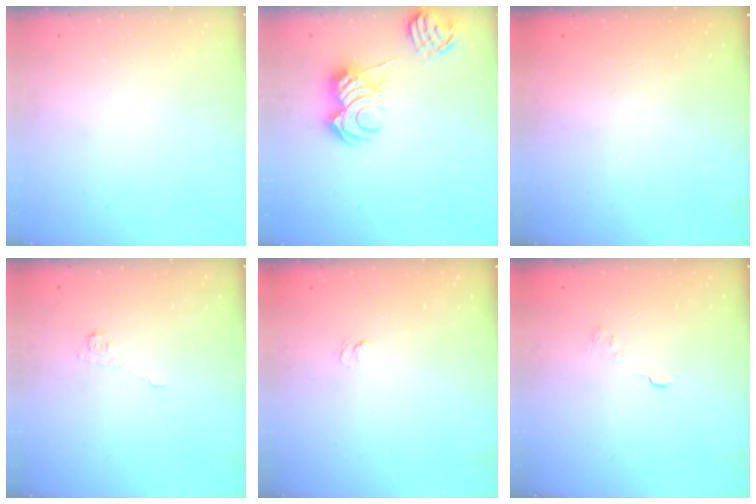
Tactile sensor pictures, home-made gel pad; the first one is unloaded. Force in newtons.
{"total": 9.3, "press": 9.2, "slide": 1.2}
{"total": 2.5, "press": 2.4, "slide": 0.8}
{"total": 3.9, "press": 3.7, "slide": 1.1}
{"total": 1.6, "press": 1.0, "slide": 1.2}
{"total": 2.6, "press": 2.2, "slide": 1.4}